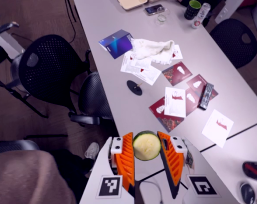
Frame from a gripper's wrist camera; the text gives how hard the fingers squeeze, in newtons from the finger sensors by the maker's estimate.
{"total": 10.5, "left": 10.3, "right": 10.8}